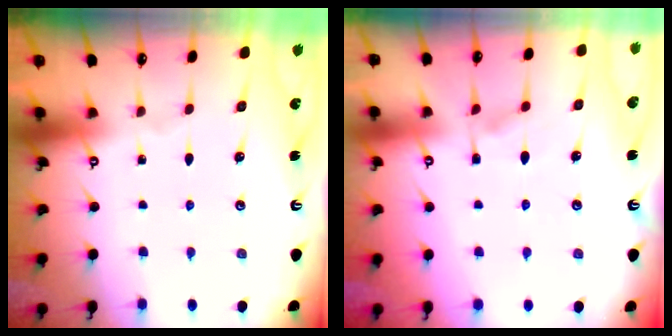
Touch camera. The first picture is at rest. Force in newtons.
{"total": 1.4, "press": 0.2, "slide": 1.4}